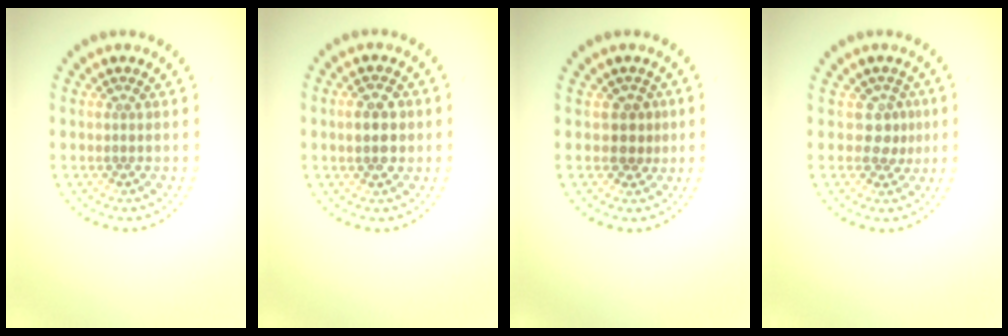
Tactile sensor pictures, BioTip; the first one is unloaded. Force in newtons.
{"total": 3.0, "press": 3.0, "slide": 0.1}
{"total": 1.8, "press": 1.4, "slide": 1.1}
{"total": 1.9, "press": 1.4, "slide": 1.3}